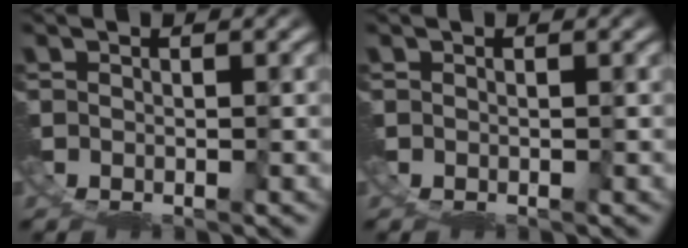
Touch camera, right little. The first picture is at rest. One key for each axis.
{"total": 0.0}